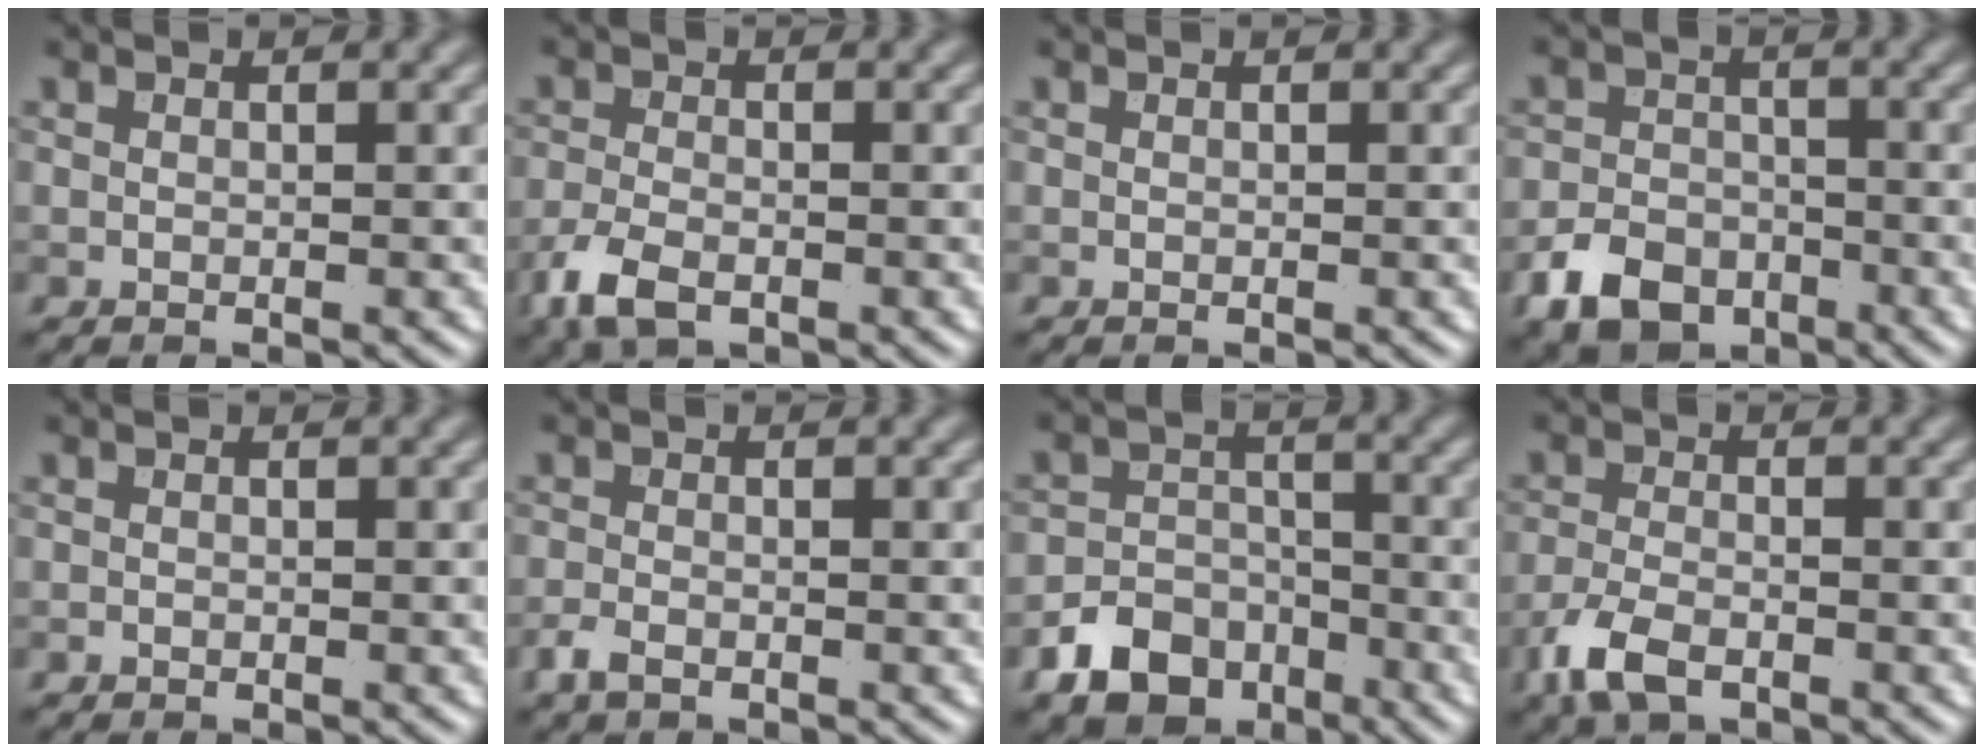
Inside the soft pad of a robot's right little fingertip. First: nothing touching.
{"total": 3.8, "force": [-2.3, 1.9, 2.4], "torque": [-0.057, -0.010, -0.053]}
{"total": 0.0}
{"total": 5.1, "force": [-2.9, 3.5, 2.3], "torque": [-0.044, -0.006, -0.060]}
{"total": 0.0}
{"total": 1.7, "force": [-1.1, 0.9, 0.9], "torque": [-0.022, -0.004, -0.025]}
{"total": 5.6, "force": [-3.4, 3.9, 2.2], "torque": [-0.034, -0.007, -0.060]}
{"total": 3.9, "force": [-2.5, 1.8, 2.5], "torque": [-0.057, -0.009, -0.057]}